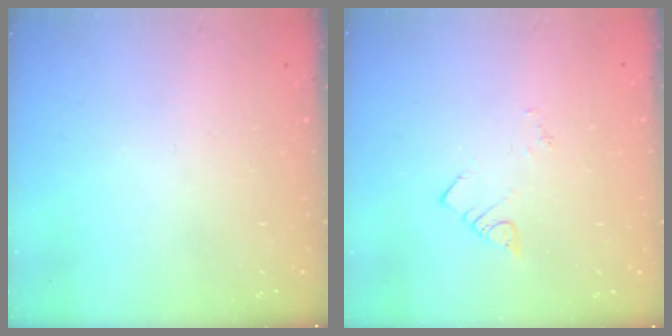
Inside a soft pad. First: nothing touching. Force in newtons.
{"total": 1.8, "press": 1.8, "slide": 0.3}